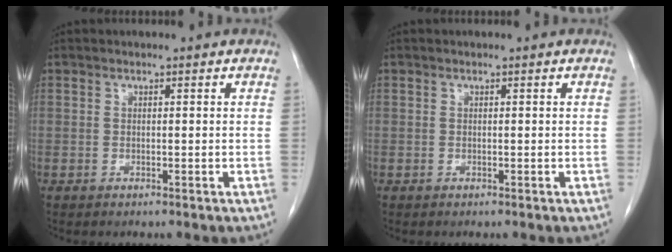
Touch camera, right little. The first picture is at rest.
{"total": 0.0}